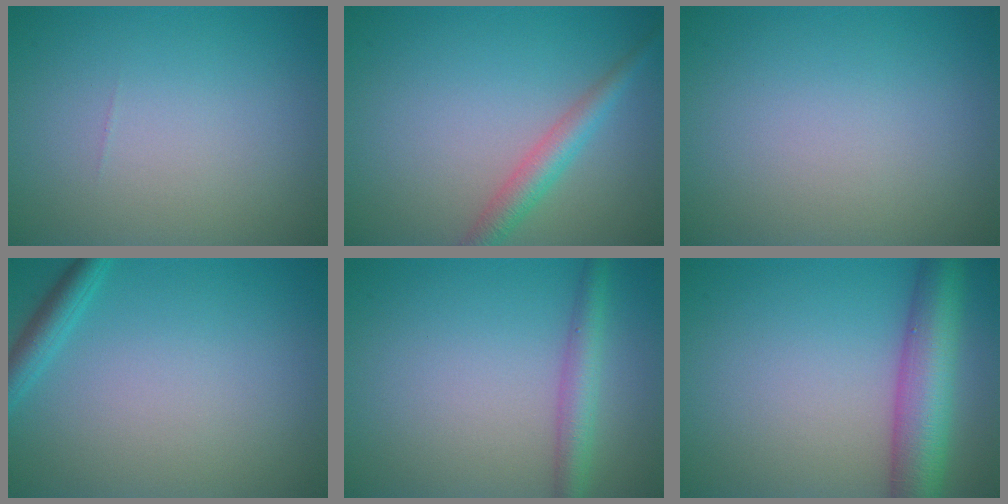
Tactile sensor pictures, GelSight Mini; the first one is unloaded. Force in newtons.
{"total": 2.8, "press": 2.8, "slide": 0.1}
{"total": 0.0}
{"total": 2.0, "press": 2.0, "slide": 0.1}
{"total": 2.9, "press": 2.9, "slide": 0.1}
{"total": 7.3, "press": 7.3, "slide": 0.3}